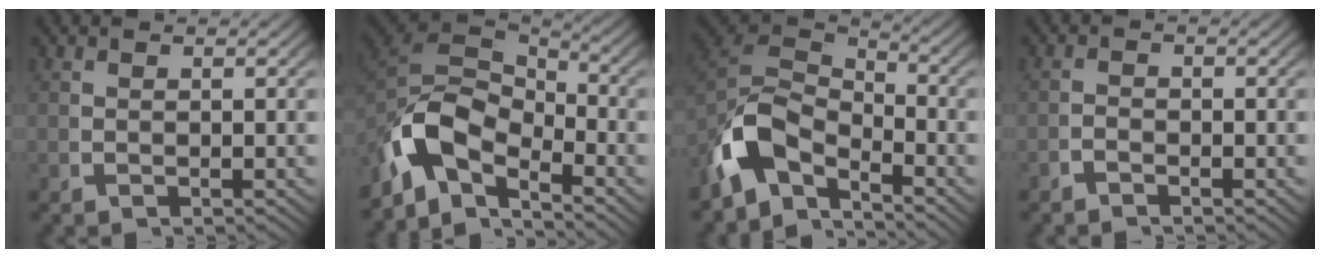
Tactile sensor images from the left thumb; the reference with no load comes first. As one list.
[{"total": 12.4, "force": [-1.6, 8.2, 9.2], "torque": [-0.199, -0.031, -0.020]}, {"total": 10.1, "force": [-1.6, 6.7, 7.4], "torque": [-0.162, -0.018, -0.028]}, {"total": 1.4, "force": [-1.3, -0.1, -0.3], "torque": [0.013, 0.002, -0.031]}]